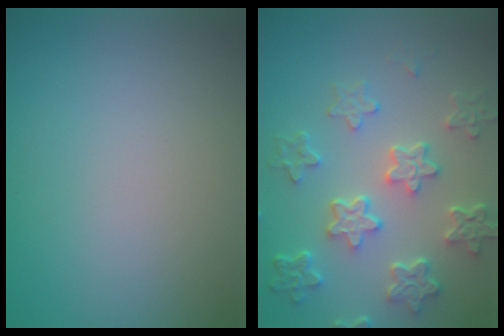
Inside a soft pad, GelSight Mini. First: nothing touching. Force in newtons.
{"total": 6.0, "press": 4.5, "slide": 4.0}